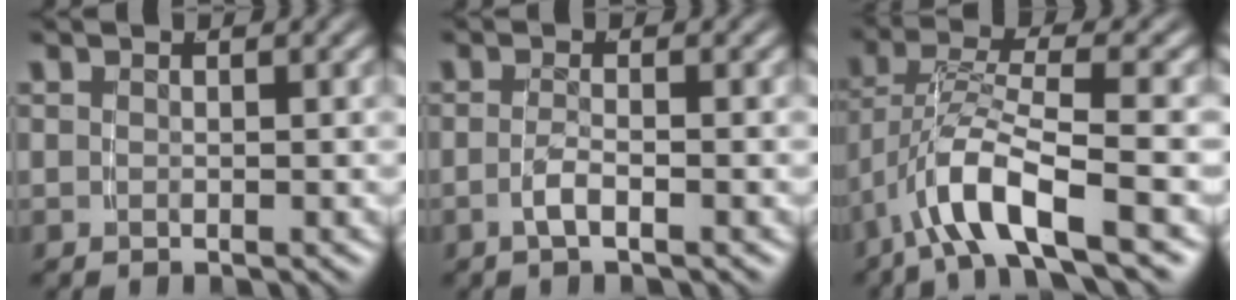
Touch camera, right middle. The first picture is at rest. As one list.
[{"total": 1.7, "force": [-1.2, -0.5, 1.1], "torque": [-0.022, -0.004, -0.020]}, {"total": 5.5, "force": [-1.7, 2.0, 4.9], "torque": [-0.110, -0.017, -0.017]}]